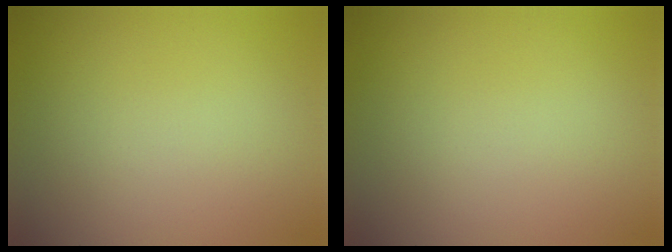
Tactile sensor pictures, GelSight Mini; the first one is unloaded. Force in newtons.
{"total": 0.0}